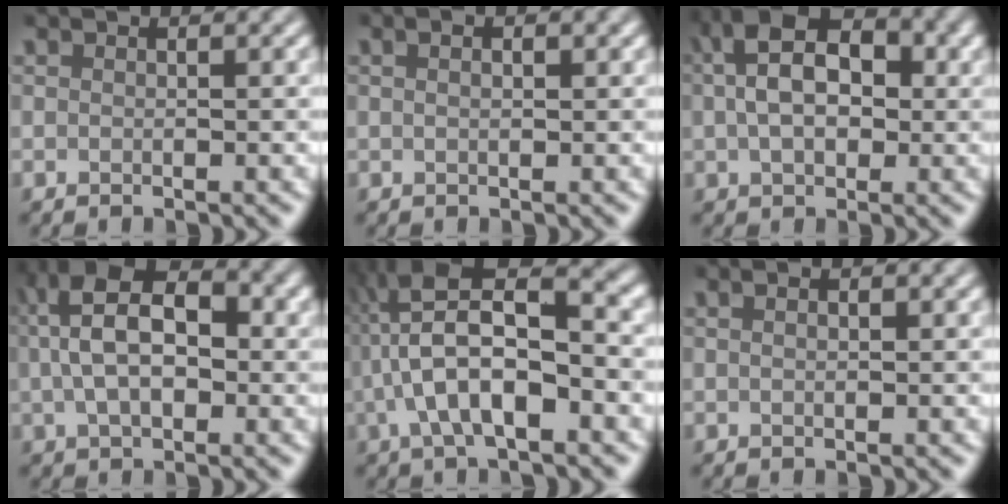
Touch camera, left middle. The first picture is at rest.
{"total": 2.2, "force": [1.2, 0.9, 1.6], "torque": [-0.020, -0.001, 0.004]}
{"total": 8.0, "force": [1.5, 4.9, 6.1], "torque": [-0.117, 0.029, 0.016]}
{"total": 8.5, "force": [0.9, 4.8, 7.0], "torque": [-0.134, 0.022, 0.006]}
{"total": 8.7, "force": [-1.1, 3.2, 8.0], "torque": [-0.150, 0.023, -0.025]}
{"total": 1.5, "force": [0.8, 0.6, 1.1], "torque": [-0.012, -0.005, 0.007]}